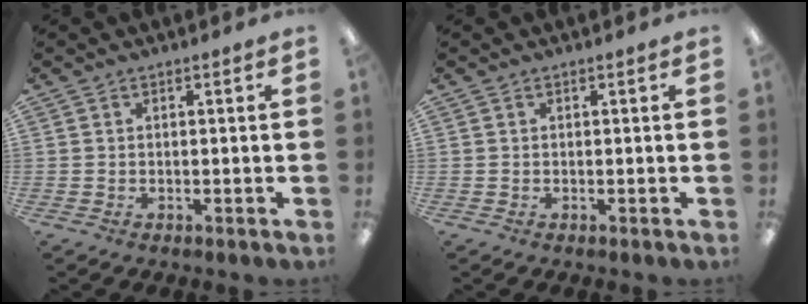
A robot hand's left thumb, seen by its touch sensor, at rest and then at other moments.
{"total": 0.0}